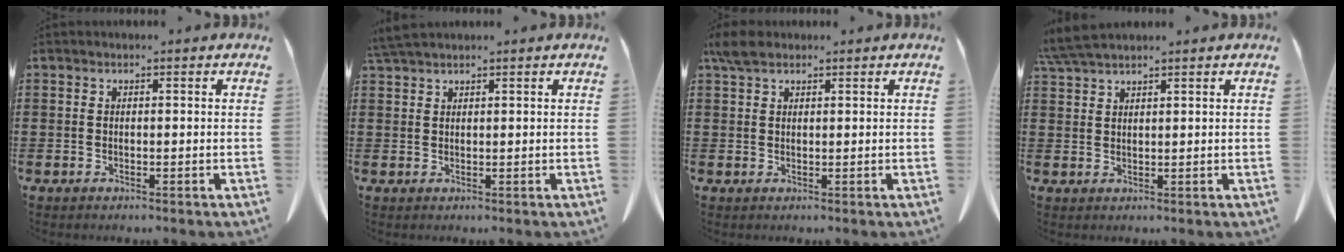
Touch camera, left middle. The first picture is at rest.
{"total": 2.2, "force": [2.0, 0.1, 1.0], "torque": [-0.024, -0.001, 0.039]}
{"total": 3.0, "force": [2.2, 1.4, 1.4], "torque": [-0.035, 0.006, 0.043]}
{"total": 3.8, "force": [3.3, 0.3, 1.9], "torque": [-0.046, -0.002, 0.064]}